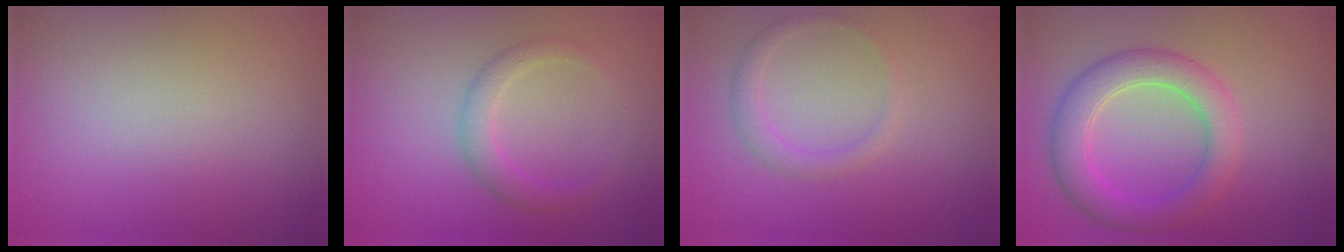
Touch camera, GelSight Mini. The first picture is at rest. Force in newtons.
{"total": 2.2, "press": 2.2, "slide": 0.0}
{"total": 1.7, "press": 1.7, "slide": 0.1}
{"total": 5.1, "press": 5.1, "slide": 0.2}